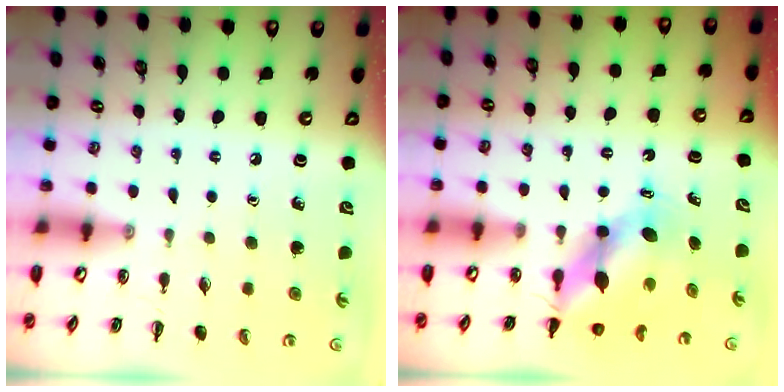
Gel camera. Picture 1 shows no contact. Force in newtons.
{"total": 6.7, "press": 6.7, "slide": 0.9}